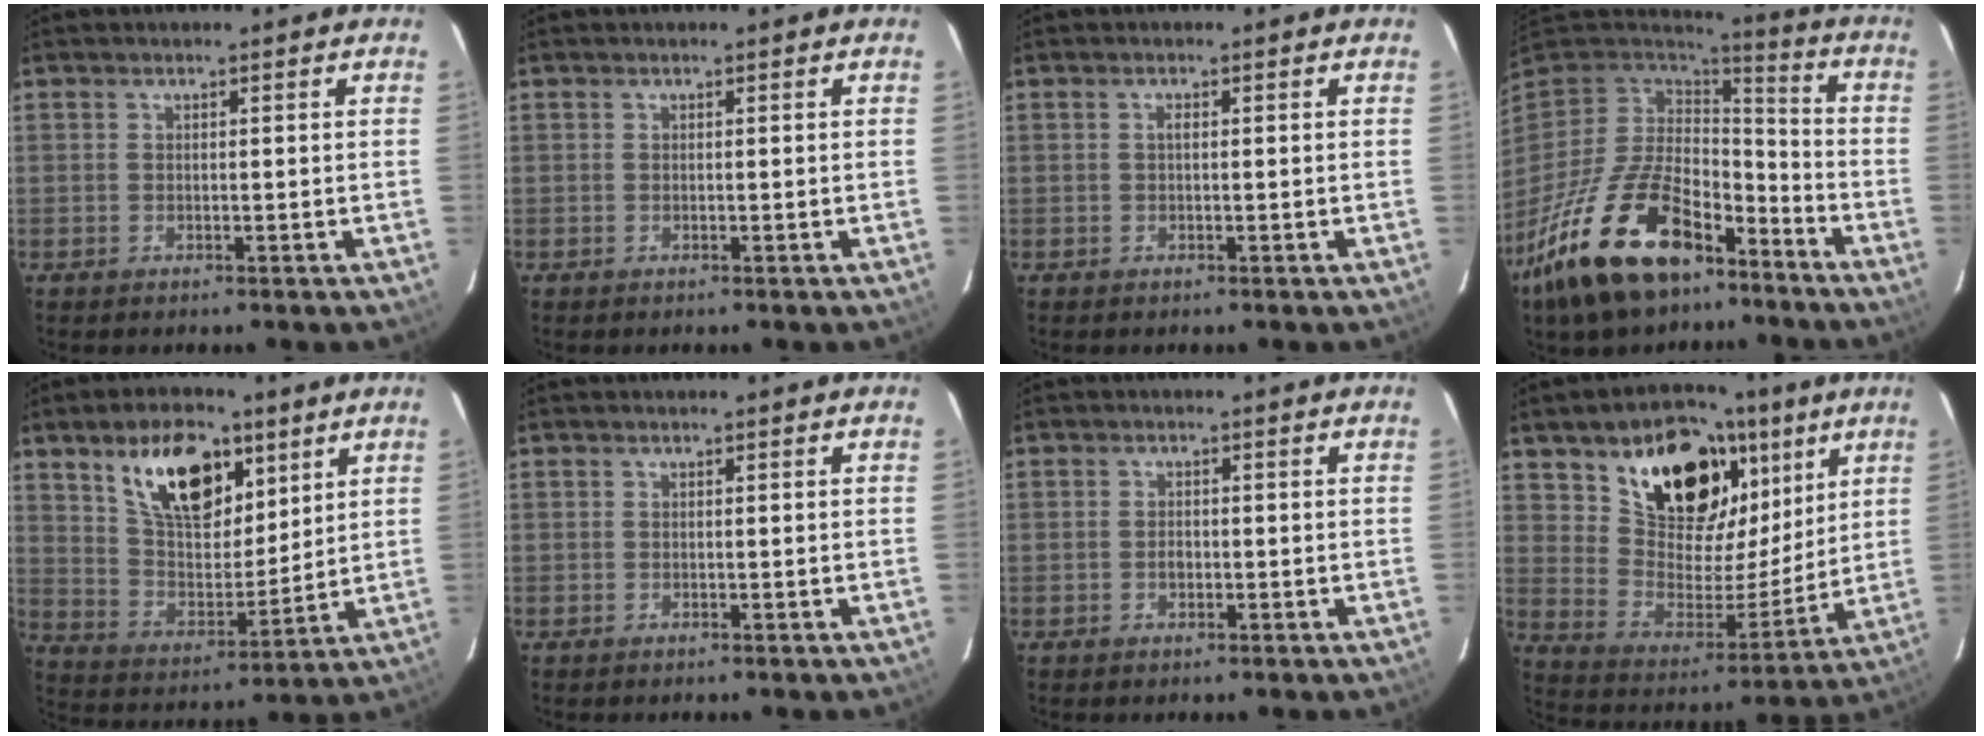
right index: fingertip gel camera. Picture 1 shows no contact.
{"total": 0.0}
{"total": 0.7, "force": [0.0, 0.2, 0.6], "torque": [-0.012, 0.004, -0.001]}
{"total": 24.4, "force": [-14.6, 12.3, 15.2], "torque": [-0.306, -0.020, -0.240]}
{"total": 16.7, "force": [9.1, 8.6, 11.1], "torque": [-0.189, 0.012, 0.170]}
{"total": 0.0}
{"total": 1.5, "force": [-0.5, 1.1, 0.9], "torque": [-0.017, 0.003, -0.009]}
{"total": 20.9, "force": [11.2, 13.2, 11.8], "torque": [-0.215, 0.032, 0.208]}